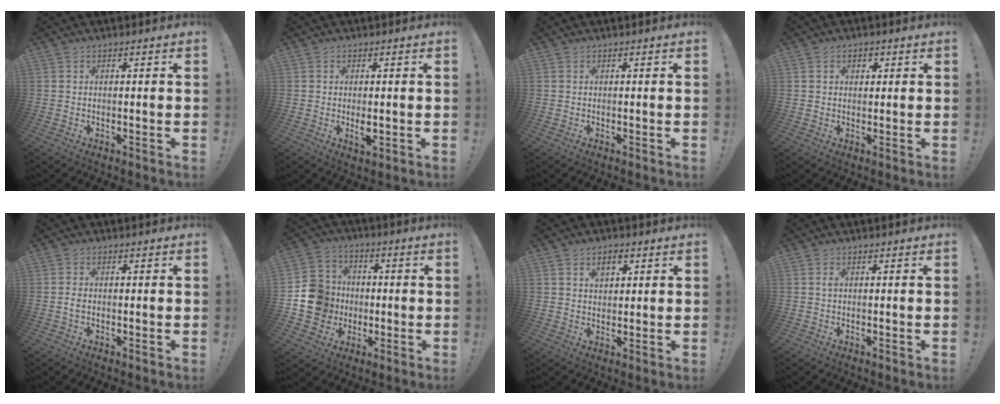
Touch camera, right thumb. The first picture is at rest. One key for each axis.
{"total": 2.9, "fx": -0.2, "fy": 1.8, "fz": 2.3, "tx": -0.021, "ty": -0.002, "tz": -0.002}
{"total": 0.0}
{"total": 2.1, "fx": 0.7, "fy": 1.8, "fz": 0.8, "tx": -0.004, "ty": 0.000, "tz": 0.009}
{"total": 1.5, "fx": -0.4, "fy": 0.8, "fz": 1.2, "tx": -0.022, "ty": 0.003, "tz": -0.007}
{"total": 14.4, "fx": -2.0, "fy": 13.4, "fz": 4.8, "tx": -0.055, "ty": 0.024, "tz": -0.025}
{"total": 4.3, "fx": 2.0, "fy": 2.9, "fz": 2.4, "tx": -0.025, "ty": -0.005, "tz": 0.032}
{"total": 0.5, "fx": 0.1, "fy": 0.3, "fz": 0.4, "tx": -0.011, "ty": 0.004, "tz": 0.001}